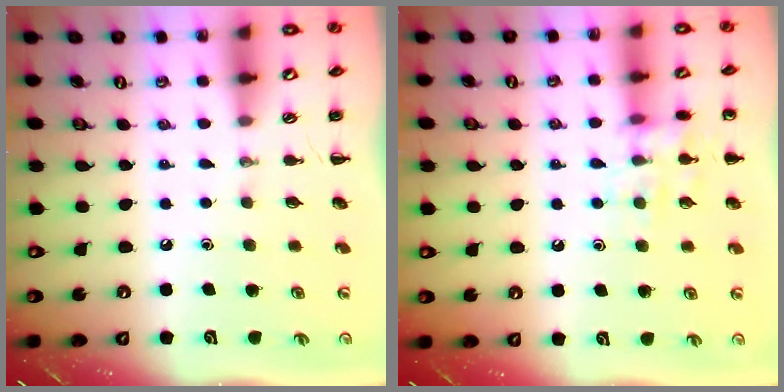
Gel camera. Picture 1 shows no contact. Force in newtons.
{"total": 11.2, "press": 11.2, "slide": 0.8}